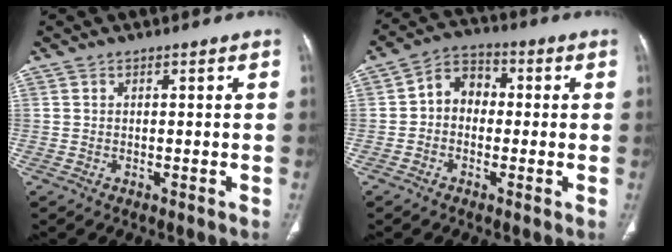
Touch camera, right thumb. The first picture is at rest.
{"total": 6.5, "force": [-0.4, 5.2, 3.9], "torque": [-0.039, 0.026, -0.024]}